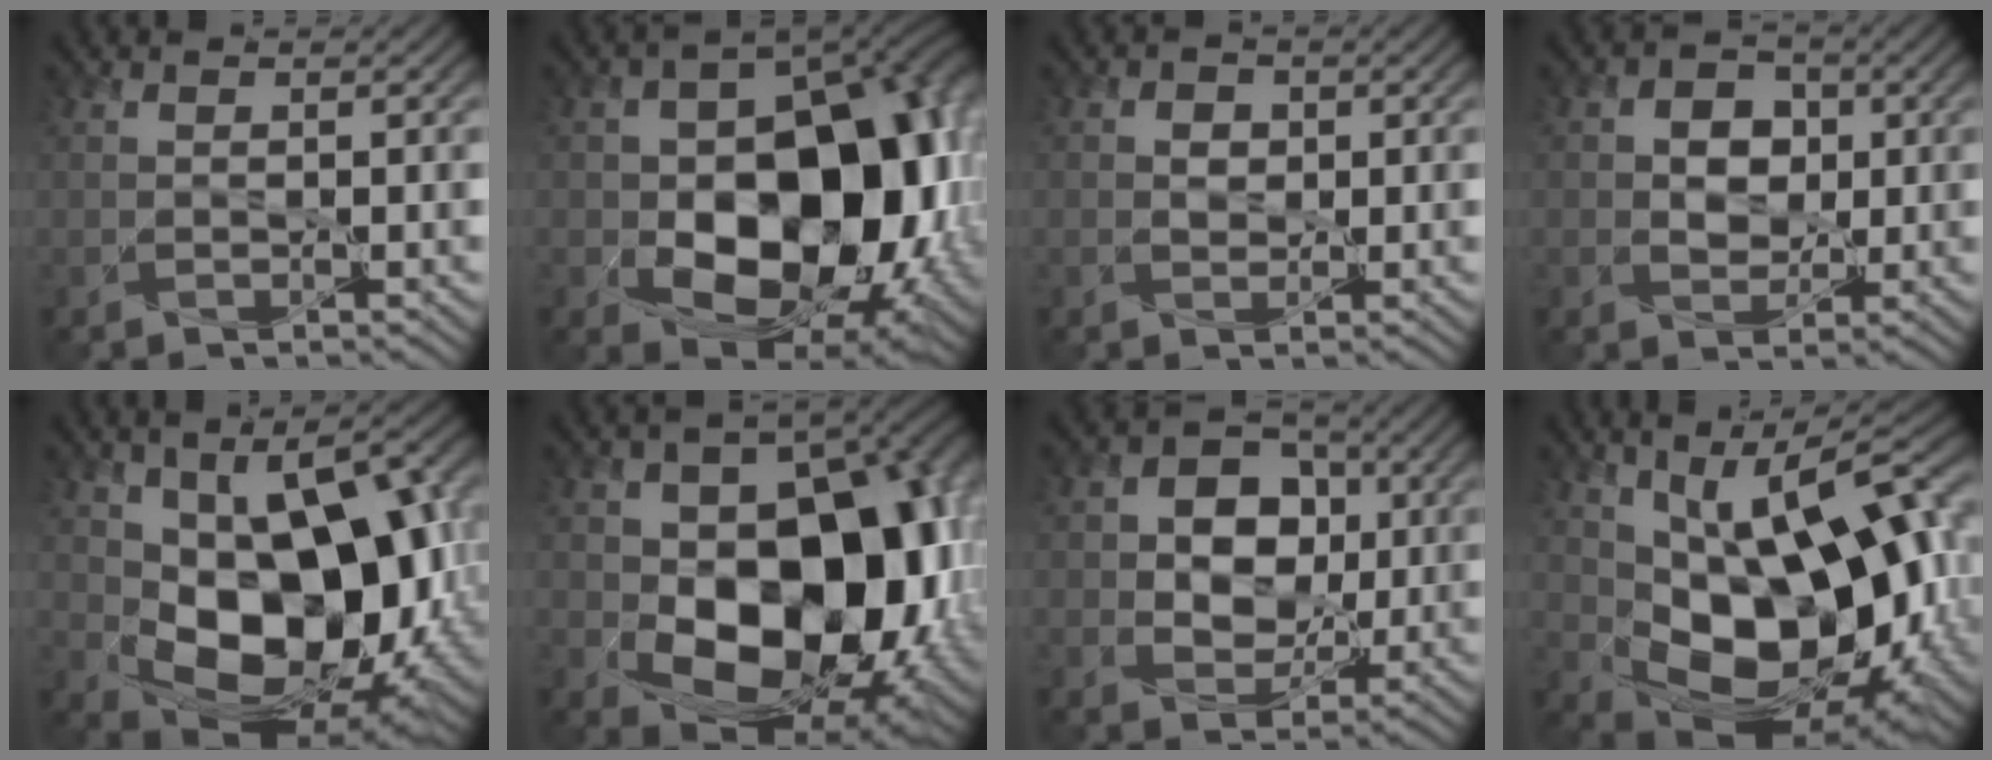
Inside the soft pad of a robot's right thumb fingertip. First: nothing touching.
{"total": 18.6, "force": [-3.2, 12.5, 13.4], "torque": [-0.162, -0.031, -0.037]}
{"total": 1.5, "force": [0.0, 1.4, 0.5], "torque": [-0.014, -0.005, -0.001]}
{"total": 4.1, "force": [0.2, 3.5, 2.1], "torque": [-0.038, -0.003, -0.007]}
{"total": 16.4, "force": [-0.8, 10.7, 12.4], "torque": [-0.186, -0.042, -0.001]}
{"total": 16.7, "force": [-2.4, 11.6, 11.8], "torque": [-0.143, -0.041, -0.029]}
{"total": 7.8, "force": [0.4, 6.5, 4.2], "torque": [-0.084, 0.006, -0.004]}
{"total": 17.7, "force": [0.3, 10.6, 14.1], "torque": [-0.211, -0.024, 0.023]}